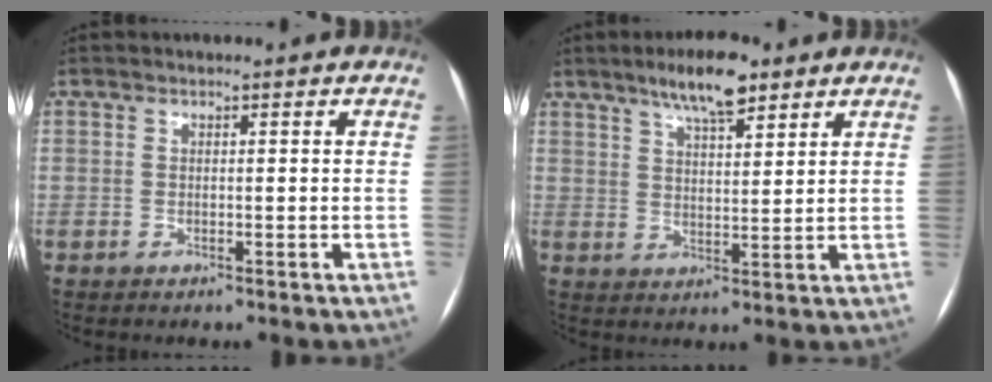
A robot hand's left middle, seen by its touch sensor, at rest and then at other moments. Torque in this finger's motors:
{"motor_torque": [0.33, -0.31, 0.10, 0.03]}